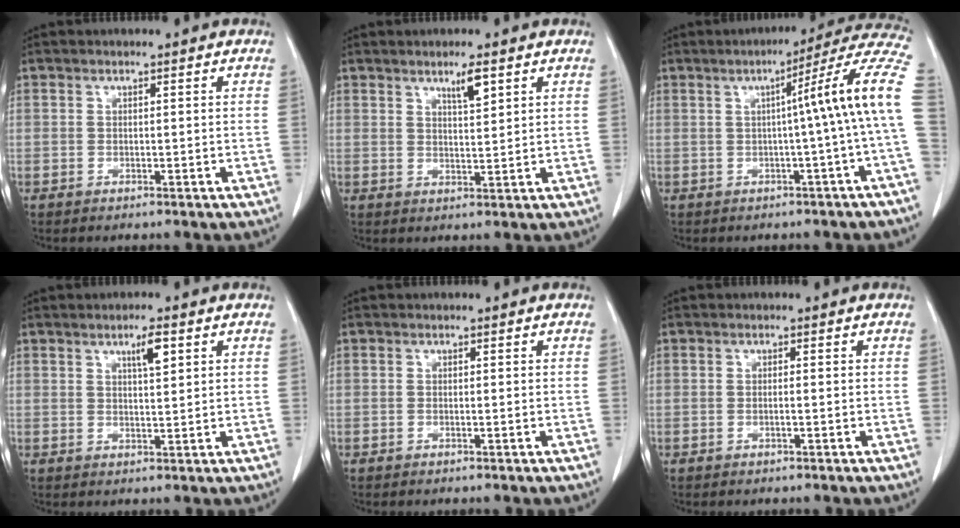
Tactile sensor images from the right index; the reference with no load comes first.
{"total": 3.3, "force": [2.1, 0.4, 2.5], "torque": [-0.045, -0.003, 0.038]}
{"total": 12.4, "force": [0.3, -1.8, 12.3], "torque": [-0.142, 0.028, -0.006]}
{"total": 3.4, "force": [1.7, 0.5, 2.9], "torque": [-0.048, -0.001, 0.028]}
{"total": 0.0}
{"total": 0.6, "force": [-0.1, 0.0, 0.6], "torque": [-0.010, 0.003, 0.000]}